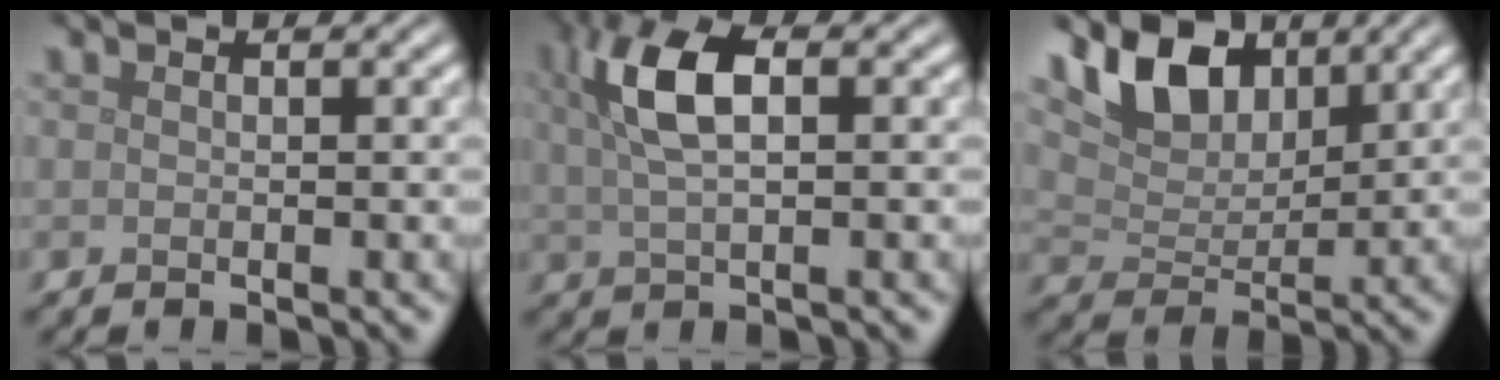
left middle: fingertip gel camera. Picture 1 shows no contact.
{"total": 5.5, "force": [1.7, 2.3, 4.8], "torque": [-0.096, 0.011, 0.028]}
{"total": 5.4, "force": [3.6, 3.0, 2.7], "torque": [-0.060, -0.003, 0.057]}